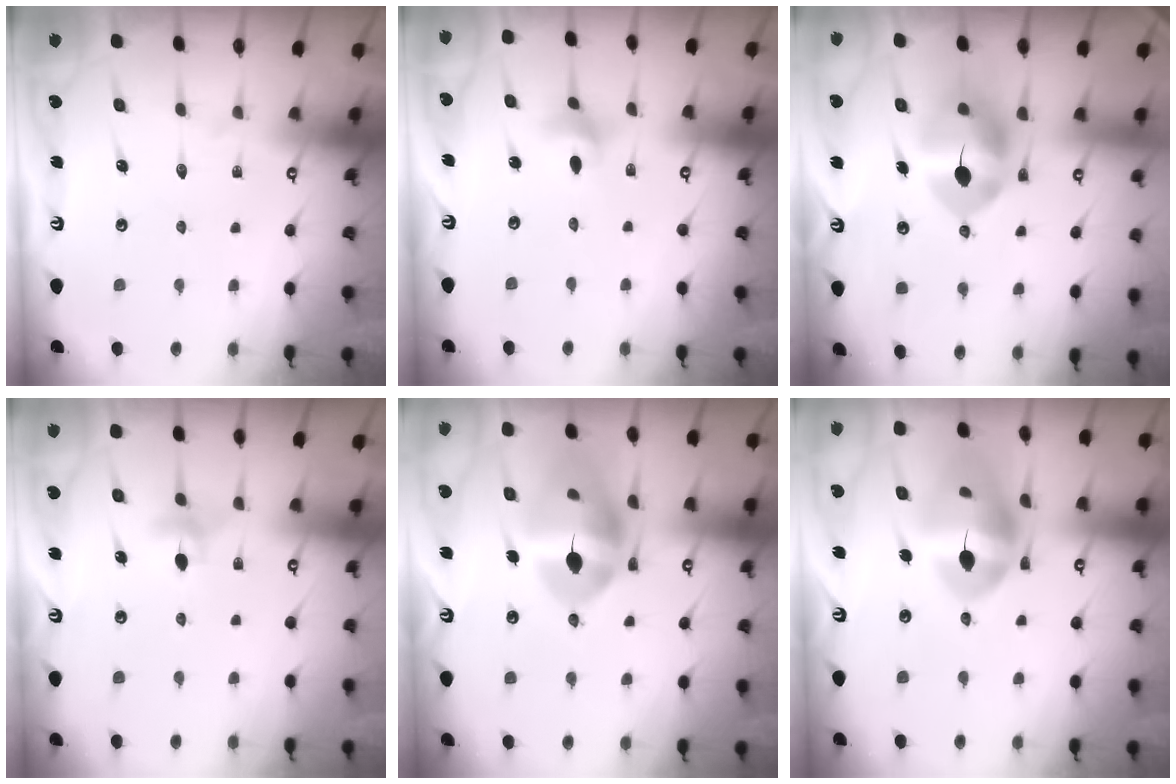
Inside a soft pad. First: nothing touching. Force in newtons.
{"total": 2.8, "press": 2.8, "slide": 0.3}
{"total": 11.2, "press": 11.0, "slide": 1.5}
{"total": 4.6, "press": 4.5, "slide": 0.6}
{"total": 16.8, "press": 16.7, "slide": 1.6}
{"total": 17.4, "press": 17.2, "slide": 2.1}